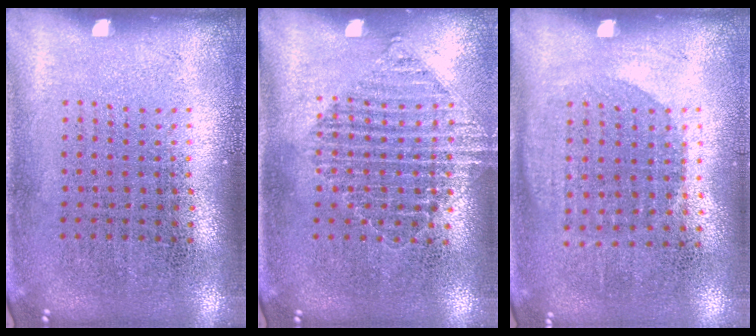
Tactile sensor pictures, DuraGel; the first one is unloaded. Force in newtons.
{"total": 1.1, "press": 1.1, "slide": 0.1}
{"total": 1.1, "press": 1.0, "slide": 0.5}